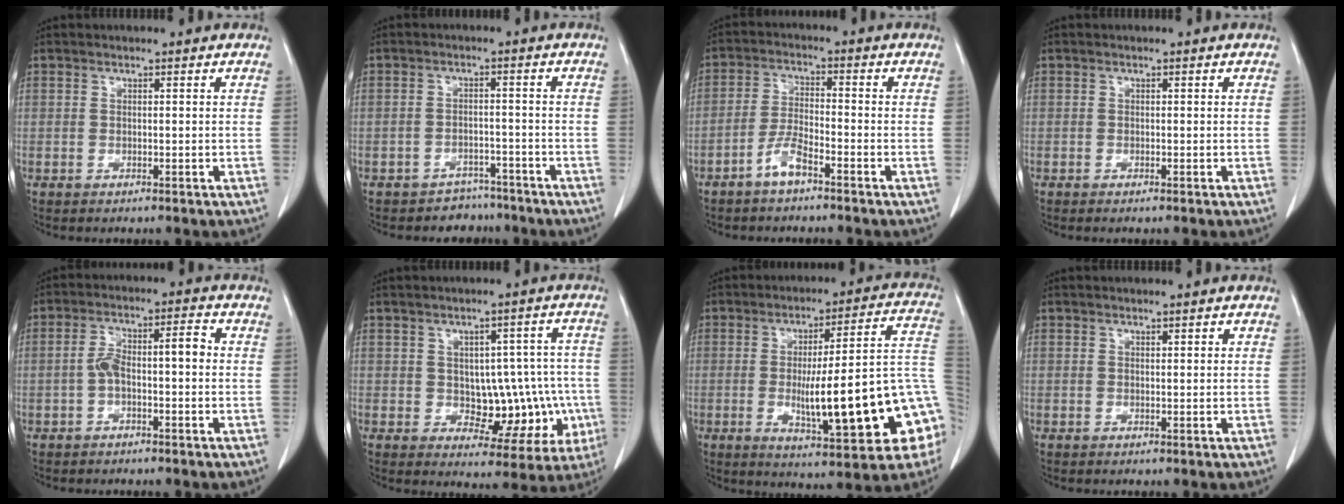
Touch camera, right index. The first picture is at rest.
{"total": 4.4, "force": [-3.8, 2.3, -0.3], "torque": [0.005, 0.013, -0.054]}
{"total": 4.5, "force": [-3.2, 0.8, 3.0], "torque": [-0.066, 0.004, -0.064]}
{"total": 0.5, "force": [-0.4, 0.0, 0.4], "torque": [-0.008, -0.001, -0.006]}
{"total": 6.1, "force": [-0.8, 1.8, 5.7], "torque": [-0.113, 0.035, -0.011]}
{"total": 11.5, "force": [-1.7, 6.7, 9.3], "torque": [-0.097, 0.032, -0.001]}
{"total": 21.5, "force": [-4.4, 3.1, 20.8], "torque": [-0.220, 0.025, -0.047]}
{"total": 0.7, "force": [0.4, 0.2, 0.6], "torque": [-0.009, 0.001, 0.005]}